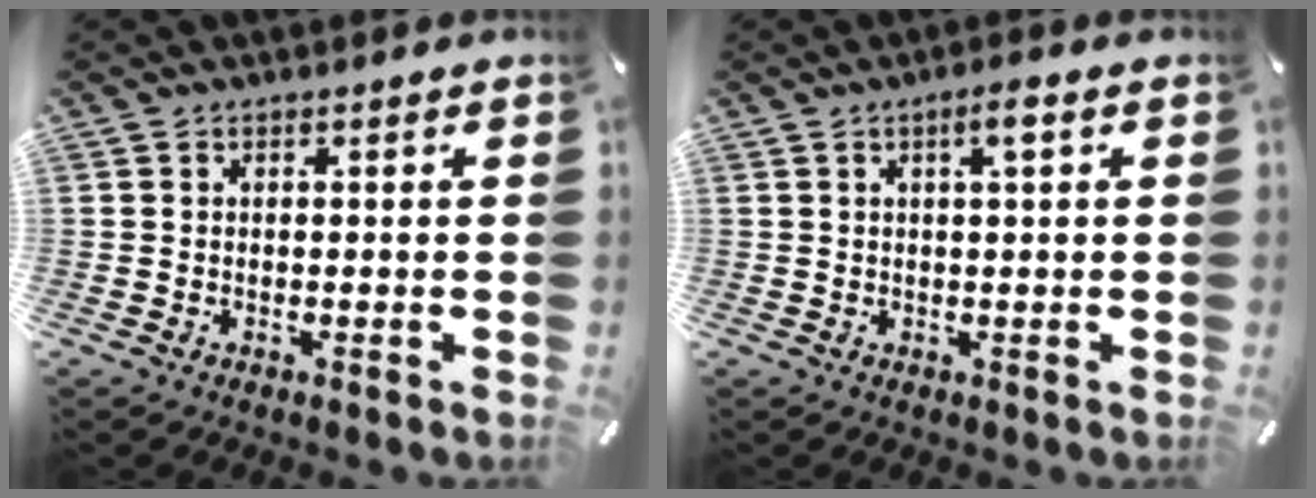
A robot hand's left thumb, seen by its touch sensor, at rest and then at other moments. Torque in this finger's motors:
{"motor_torque": [0.69, 0.53, 0.43, -0.17, 0.14]}